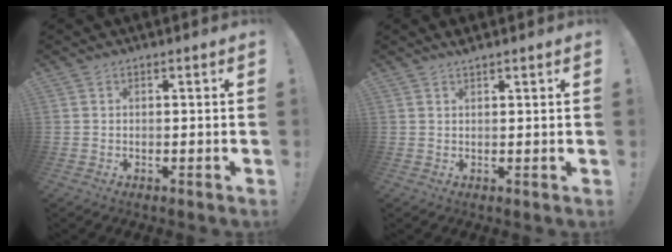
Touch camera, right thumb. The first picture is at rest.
{"total": 1.2, "force": [1.1, -0.2, 0.5], "torque": [-0.018, 0.000, 0.021]}